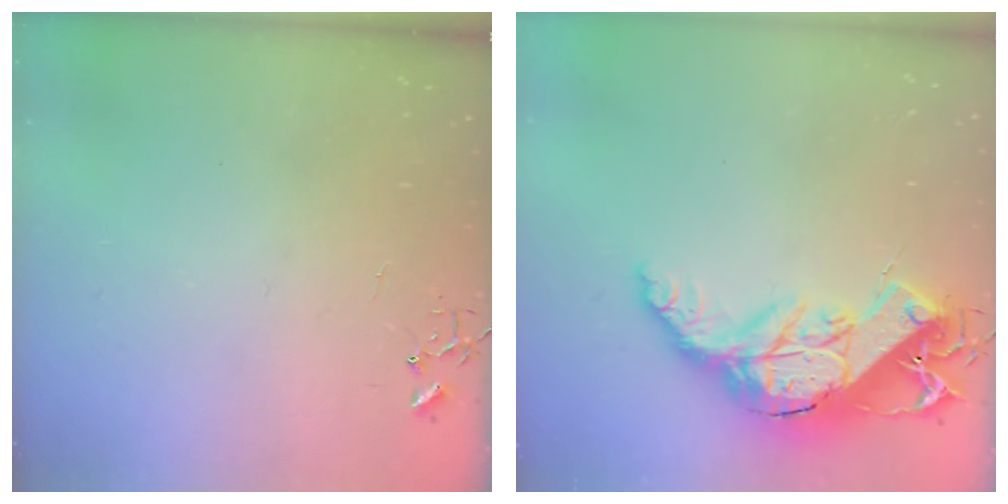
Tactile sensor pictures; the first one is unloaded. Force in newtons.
{"total": 19.6, "press": 19.6, "slide": 1.2}